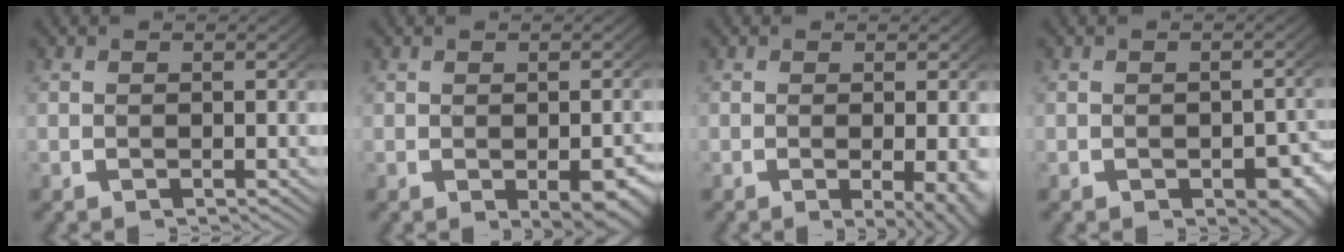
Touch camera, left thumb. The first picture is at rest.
{"total": 3.0, "force": [-0.8, 1.4, 2.5], "torque": [-0.033, -0.017, 0.000]}
{"total": 3.9, "force": [-0.9, 1.2, 3.7], "torque": [-0.057, -0.019, -0.004]}
{"total": 3.4, "force": [-1.0, 2.2, 2.4], "torque": [-0.032, -0.021, -0.003]}